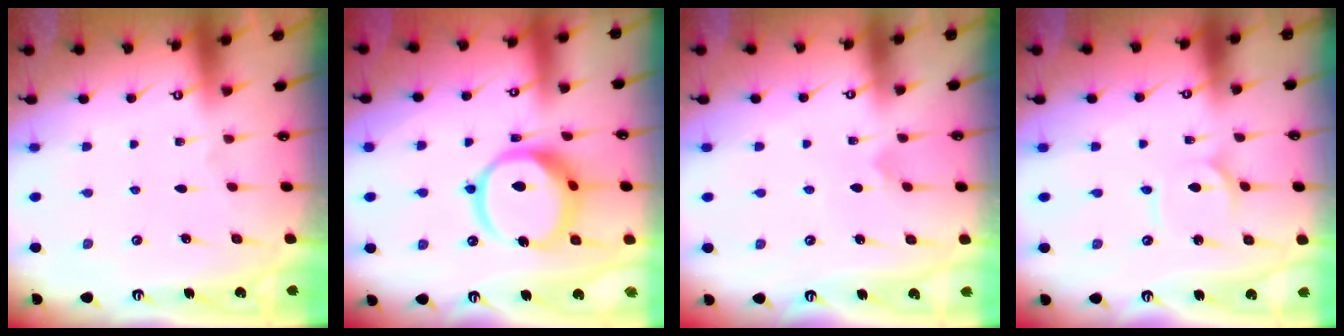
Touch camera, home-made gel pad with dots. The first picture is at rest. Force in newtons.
{"total": 14.3, "press": 14.3, "slide": 1.6}
{"total": 2.5, "press": 2.5, "slide": 0.3}
{"total": 2.3, "press": 2.3, "slide": 0.3}